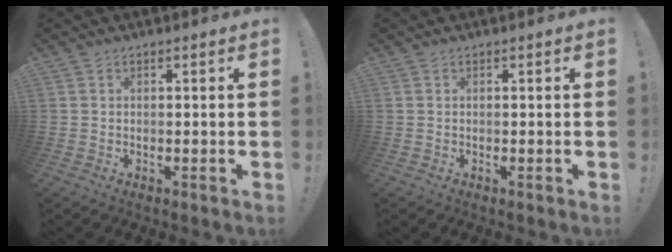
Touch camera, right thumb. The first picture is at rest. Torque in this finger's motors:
{"motor_torque": [0.00, 0.00, 0.00, 0.00, 0.00]}